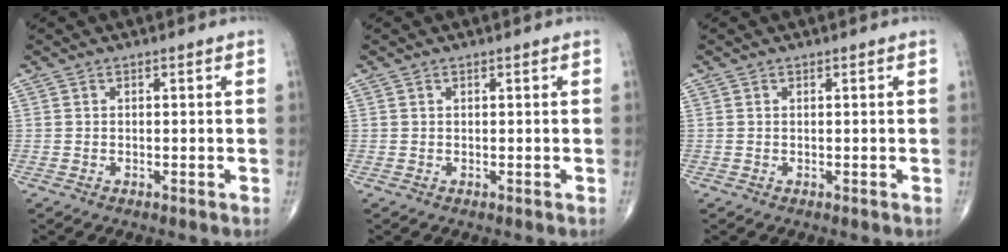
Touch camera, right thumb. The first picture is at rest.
{"total": 0.0}
{"total": 0.0}